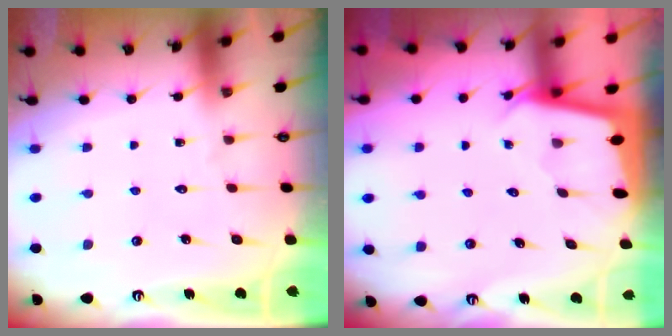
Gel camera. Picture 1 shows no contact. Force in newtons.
{"total": 1.9, "press": 1.9, "slide": 0.1}